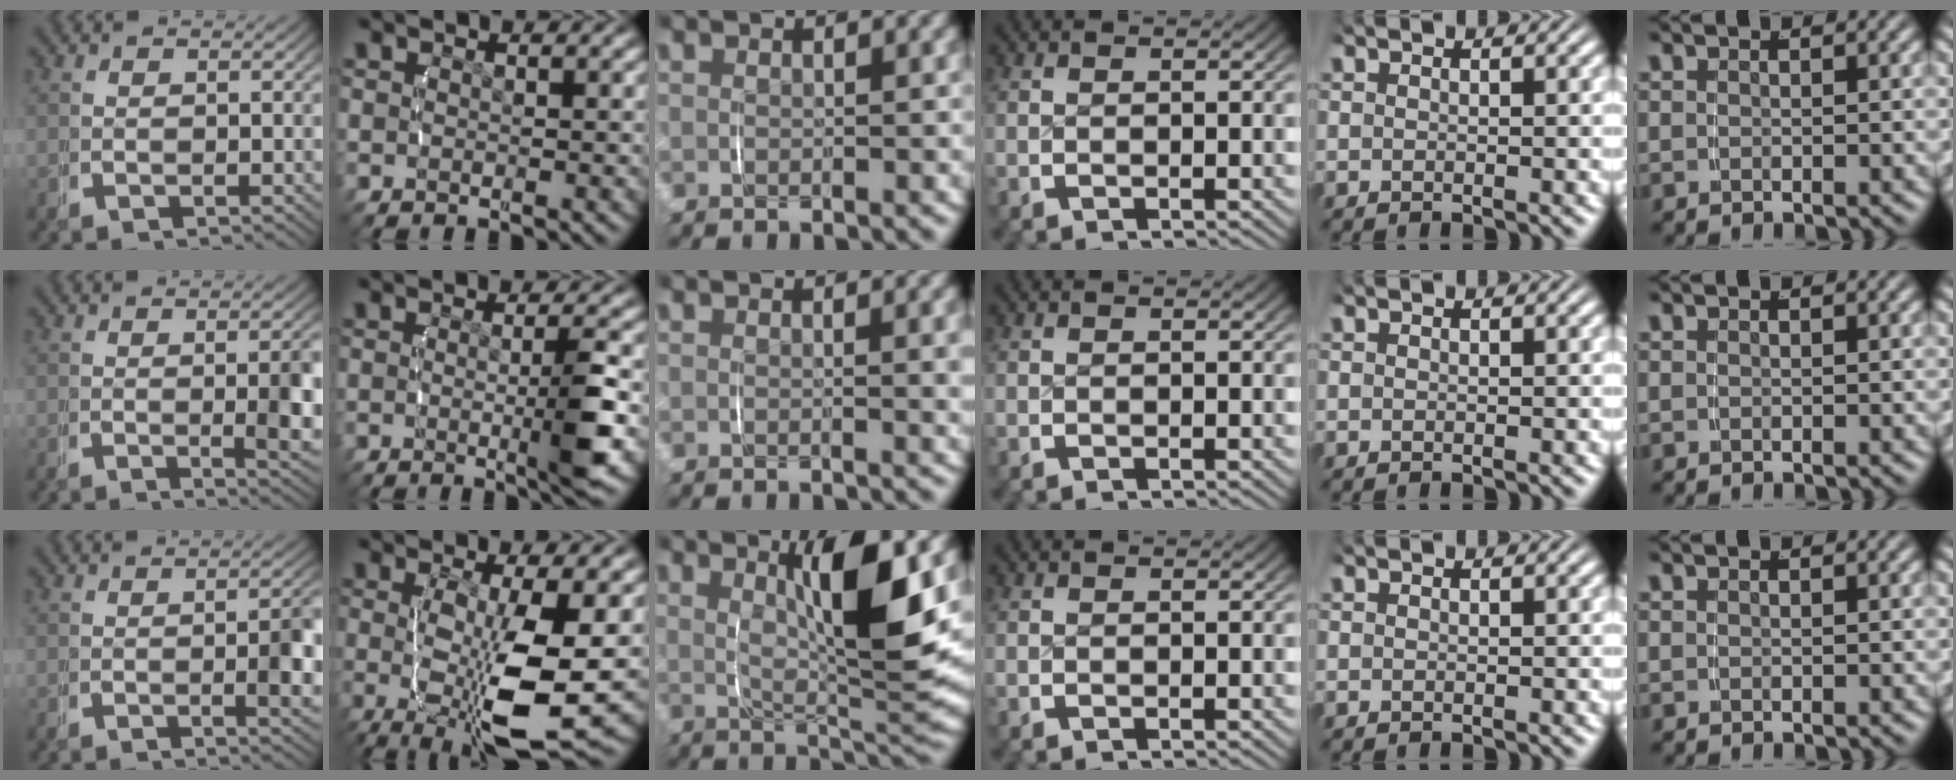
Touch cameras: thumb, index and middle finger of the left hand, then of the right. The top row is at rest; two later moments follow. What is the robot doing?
{"motion": "lift_and_place", "object": "jewelry box"}